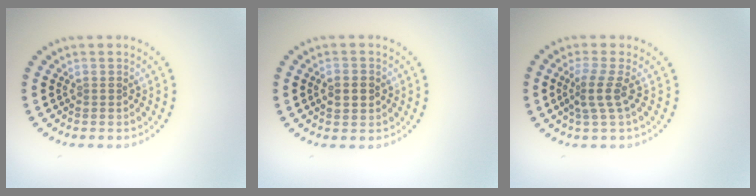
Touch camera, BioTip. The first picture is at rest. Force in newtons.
{"total": 2.6, "press": 2.6, "slide": 0.1}
{"total": 2.4, "press": 1.7, "slide": 1.8}